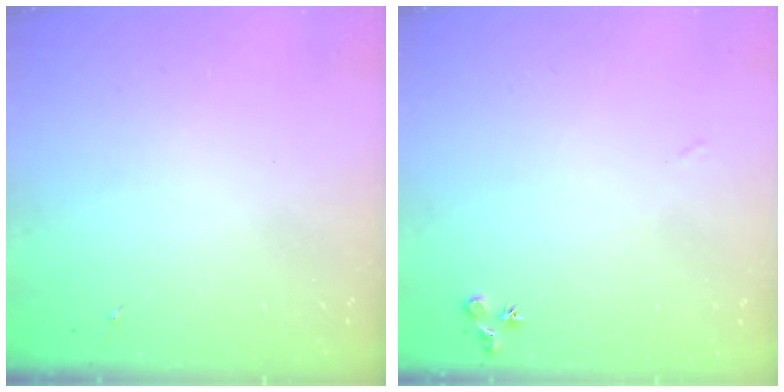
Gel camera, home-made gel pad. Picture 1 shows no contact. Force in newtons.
{"total": 6.6, "press": 6.6, "slide": 0.6}